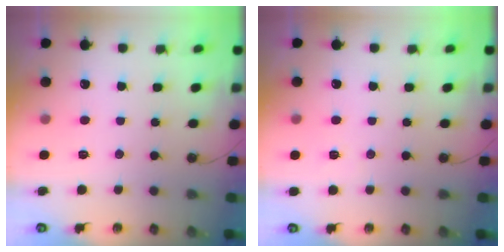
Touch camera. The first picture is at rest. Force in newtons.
{"total": 2.7, "press": 2.5, "slide": 1.0}